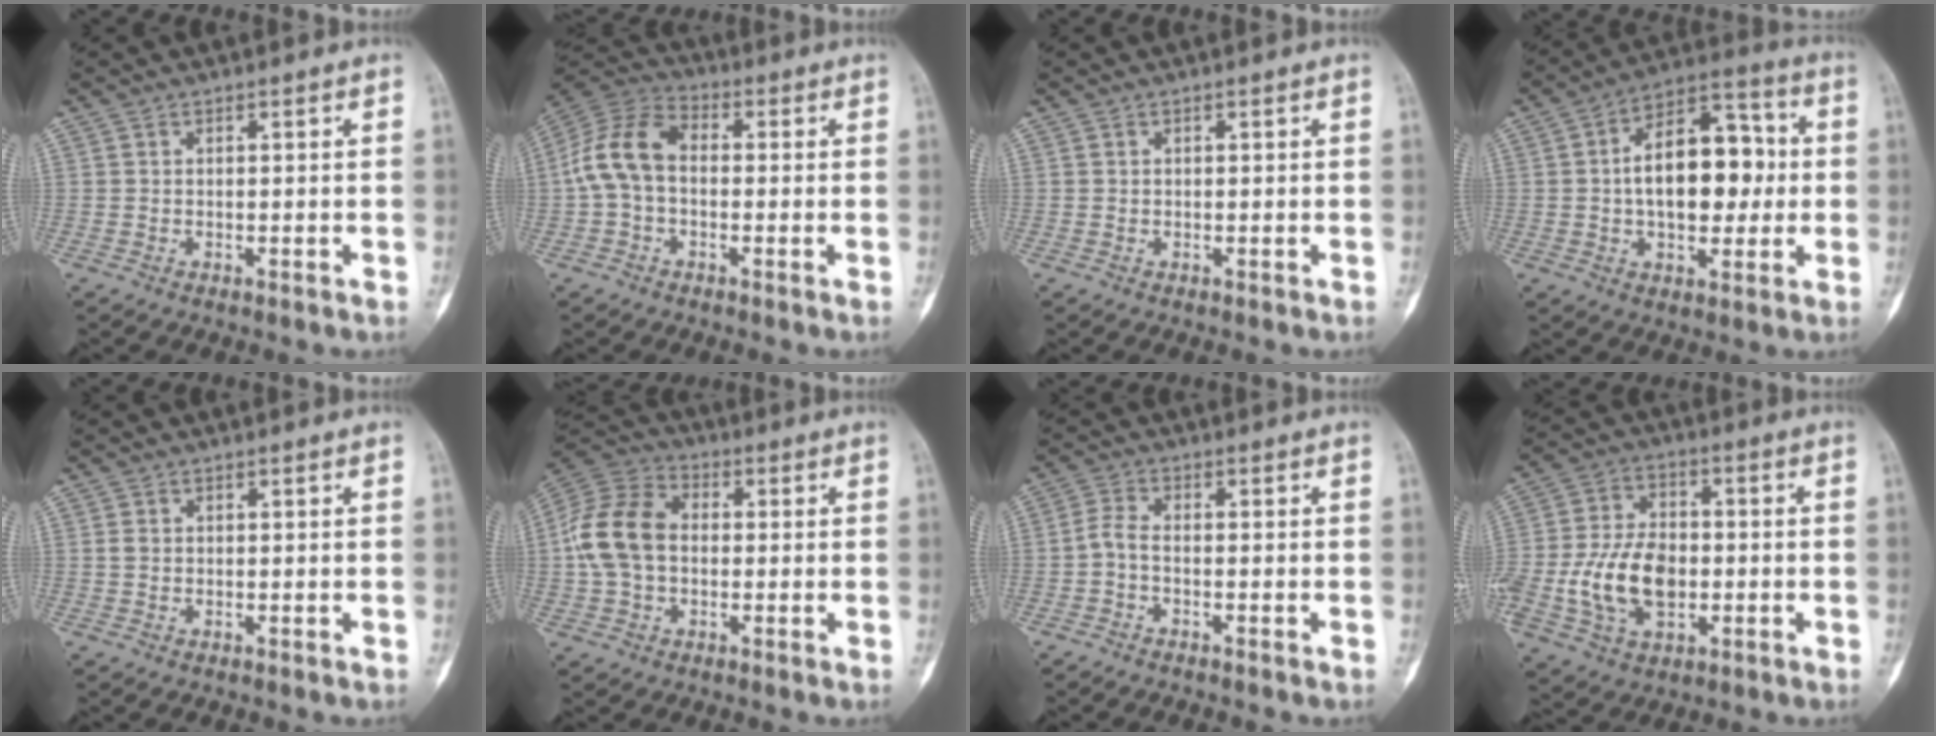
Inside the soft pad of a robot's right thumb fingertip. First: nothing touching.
{"total": 11.4, "force": [-0.7, 7.9, 8.2], "torque": [-0.156, 0.034, -0.026]}
{"total": 0.0}
{"total": 16.9, "force": [0.2, 10.0, 13.6], "torque": [-0.174, 0.034, -0.003]}
{"total": 1.2, "force": [0.0, 1.0, 0.5], "torque": [-0.005, 0.002, -0.001]}
{"total": 13.7, "force": [-0.2, 10.0, 9.4], "torque": [-0.180, 0.035, -0.013]}
{"total": 2.9, "force": [-1.3, 1.5, 2.1], "torque": [-0.046, 0.013, -0.036]}
{"total": 14.6, "force": [-2.8, 9.6, 10.6], "torque": [-0.186, 0.018, -0.047]}